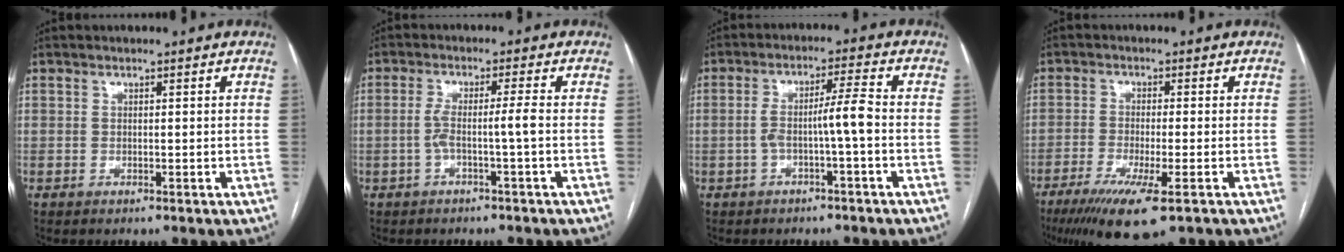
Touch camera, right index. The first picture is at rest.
{"total": 3.6, "force": [-1.1, -0.9, 3.3], "torque": [-0.064, 0.017, -0.014]}
{"total": 5.1, "force": [-1.3, -0.5, 4.9], "torque": [-0.087, 0.022, -0.019]}
{"total": 10.1, "force": [-6.0, 1.2, 8.0], "torque": [-0.137, -0.027, -0.094]}